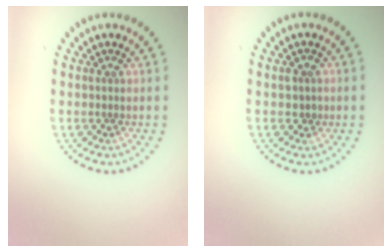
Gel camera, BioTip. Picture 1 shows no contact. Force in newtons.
{"total": 1.4, "press": 1.3, "slide": 0.4}